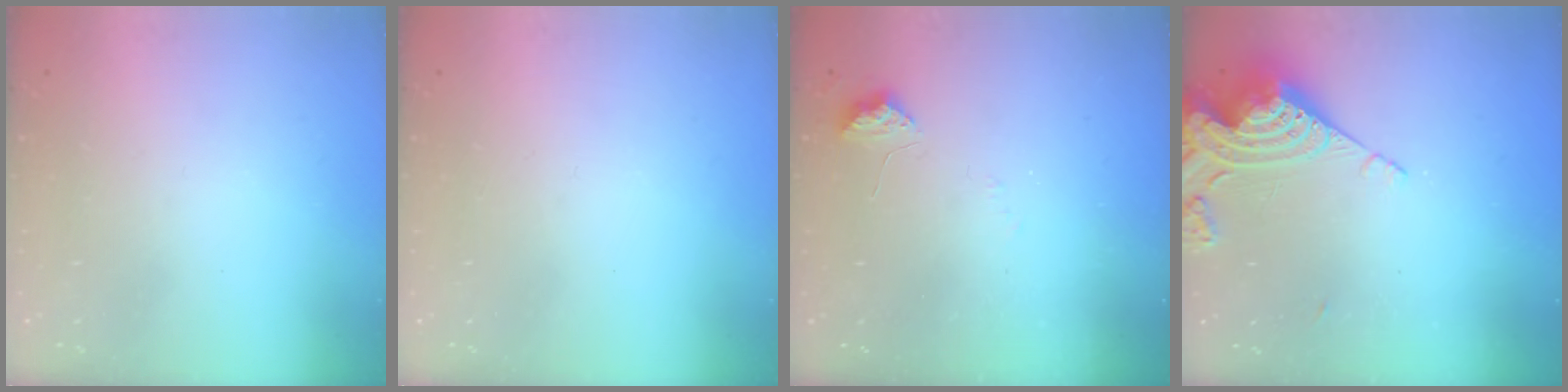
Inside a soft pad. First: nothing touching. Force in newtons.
{"total": 0.0}
{"total": 9.6, "press": 9.6, "slide": 0.6}
{"total": 14.8, "press": 14.7, "slide": 1.7}